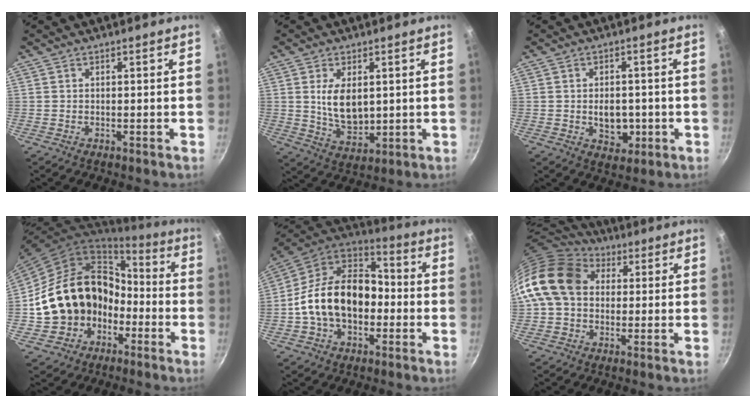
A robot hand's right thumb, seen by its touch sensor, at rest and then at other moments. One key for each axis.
{"total": 8.3, "fx": 1.6, "fy": 4.8, "fz": 6.6, "tx": -0.105, "ty": -0.022, "tz": 0.040}
{"total": 7.1, "fx": -0.3, "fy": 5.0, "fz": 4.9, "tx": -0.047, "ty": -0.005, "tz": 0.006}
{"total": 18.8, "fx": -4.4, "fy": 15.8, "fz": 9.3, "tx": -0.127, "ty": 0.069, "tz": -0.049}
{"total": 20.0, "fx": -2.9, "fy": 14.1, "fz": 13.9, "tx": -0.212, "ty": 0.055, "tz": -0.063}
{"total": 16.2, "fx": 2.6, "fy": 12.7, "fz": 9.8, "tx": -0.162, "ty": 0.031, "tz": 0.031}